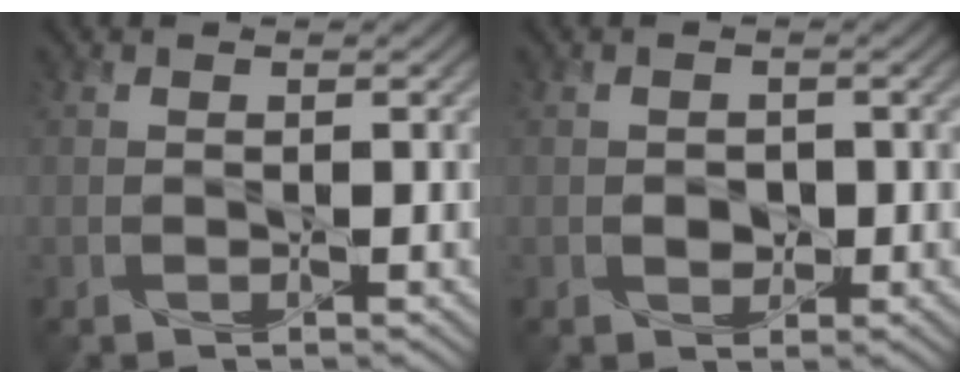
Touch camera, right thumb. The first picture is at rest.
{"total": 1.7, "force": [-0.3, 1.4, 0.8], "torque": [-0.017, -0.006, -0.006]}